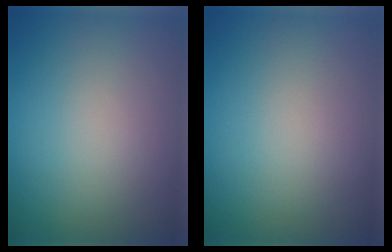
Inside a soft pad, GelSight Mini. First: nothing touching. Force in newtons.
{"total": 0.0}